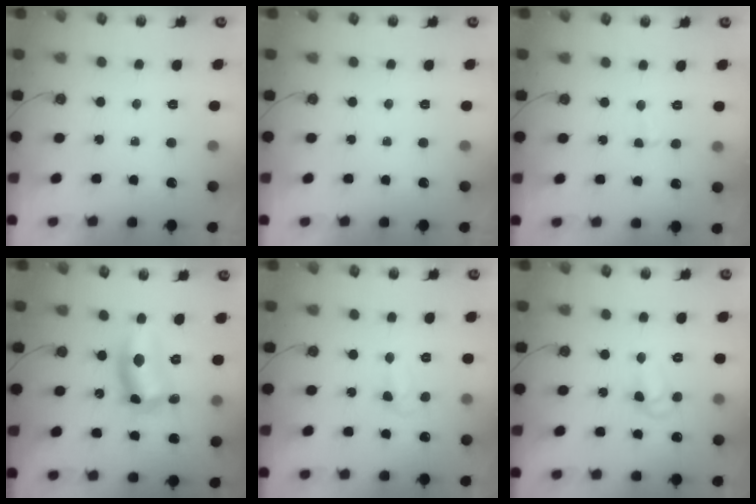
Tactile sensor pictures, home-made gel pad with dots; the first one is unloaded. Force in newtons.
{"total": 0.0}
{"total": 2.6, "press": 2.5, "slide": 0.5}
{"total": 11.5, "press": 11.1, "slide": 3.0}
{"total": 3.6, "press": 3.6, "slide": 0.6}
{"total": 6.7, "press": 6.7, "slide": 0.6}